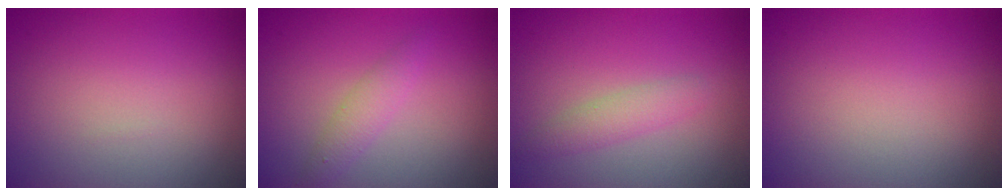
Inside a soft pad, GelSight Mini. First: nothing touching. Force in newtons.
{"total": 1.8, "press": 1.8, "slide": 0.0}
{"total": 1.9, "press": 1.9, "slide": 0.1}
{"total": 0.0}